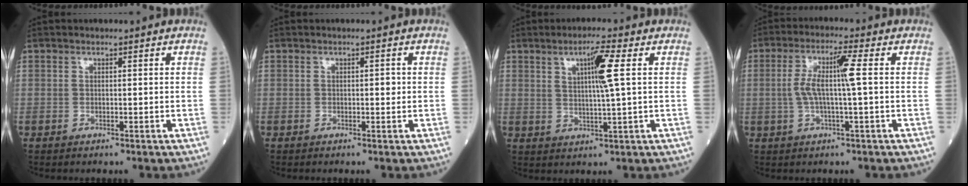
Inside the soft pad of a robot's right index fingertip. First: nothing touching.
{"total": 0.9, "force": [0.1, 0.4, 0.8], "torque": [-0.011, 0.003, 0.004]}
{"total": 5.8, "force": [1.9, -0.4, 5.5], "torque": [-0.096, -0.001, 0.033]}
{"total": 6.4, "force": [0.2, -0.1, 6.4], "torque": [-0.134, 0.010, 0.004]}